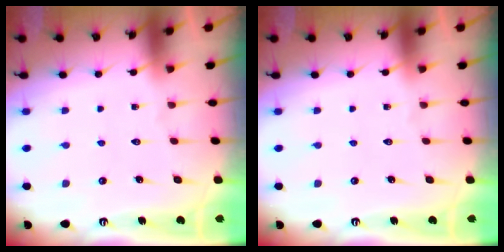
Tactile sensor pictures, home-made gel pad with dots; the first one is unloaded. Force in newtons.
{"total": 0.0}